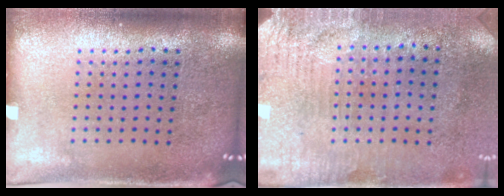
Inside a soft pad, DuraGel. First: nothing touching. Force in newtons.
{"total": 3.3, "press": 2.7, "slide": 1.8}